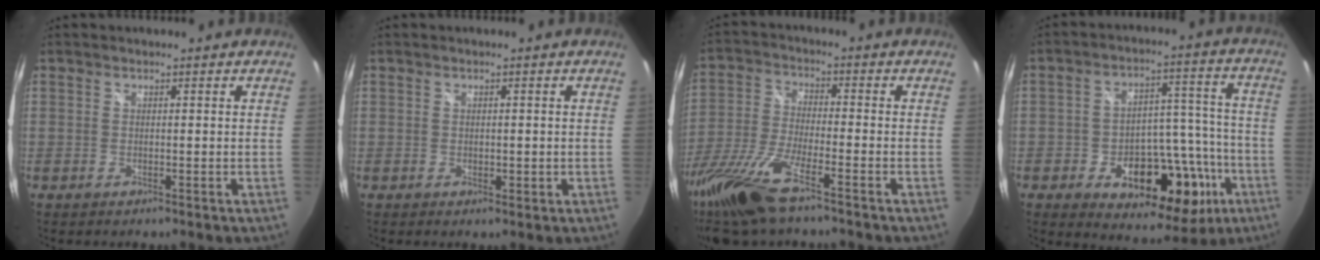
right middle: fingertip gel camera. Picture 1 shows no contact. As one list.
[{"total": 1.3, "force": [-0.2, 0.9, 0.9], "torque": [-0.010, -0.001, -0.003]}, {"total": 16.8, "force": [-12.0, 3.1, 11.4], "torque": [-0.250, -0.047, -0.232]}, {"total": 19.7, "force": [-8.3, 11.5, 13.6], "torque": [-0.215, 0.024, -0.099]}]